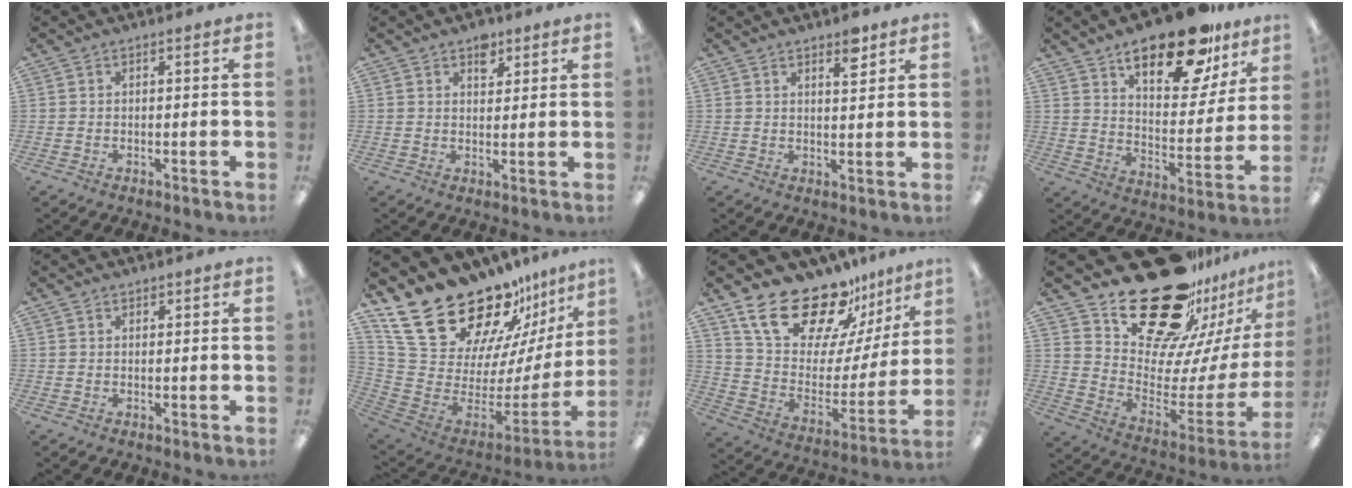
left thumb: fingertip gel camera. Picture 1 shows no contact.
{"total": 4.5, "force": [3.0, 2.7, 2.0], "torque": [-0.005, -0.015, 0.047]}
{"total": 4.6, "force": [3.4, 1.7, 2.6], "torque": [-0.019, -0.020, 0.051]}
{"total": 22.2, "force": [15.8, 8.7, 13.0], "torque": [-0.195, -0.090, 0.262]}
{"total": 1.1, "force": [1.0, 0.6, 0.0], "torque": [0.000, 0.001, 0.019]}
{"total": 26.5, "force": [20.6, 10.4, 12.9], "torque": [-0.207, -0.156, 0.390]}
{"total": 22.0, "force": [17.6, 9.2, 9.4], "torque": [-0.163, -0.130, 0.316]}
{"total": 28.0, "force": [20.8, 13.7, 12.9], "torque": [-0.176, -0.154, 0.386]}